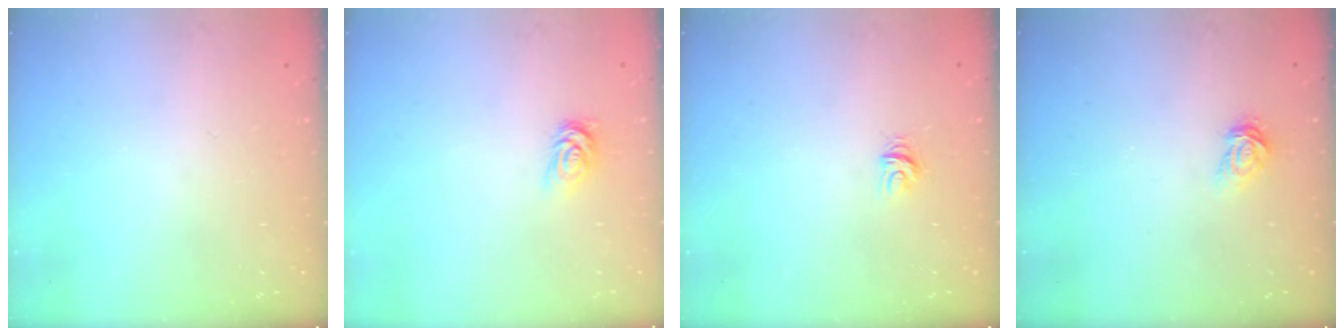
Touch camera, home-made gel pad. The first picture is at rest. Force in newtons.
{"total": 2.5, "press": 2.5, "slide": 0.4}
{"total": 4.3, "press": 4.3, "slide": 0.4}
{"total": 3.2, "press": 3.2, "slide": 0.3}